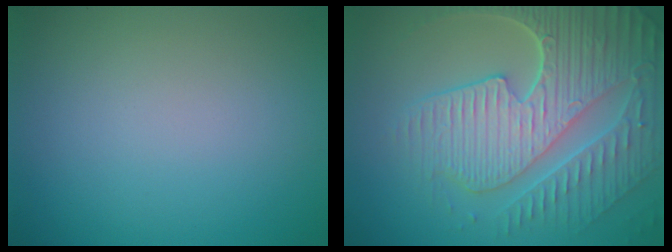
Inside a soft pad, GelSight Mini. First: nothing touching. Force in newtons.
{"total": 8.8, "press": 6.4, "slide": 6.0}